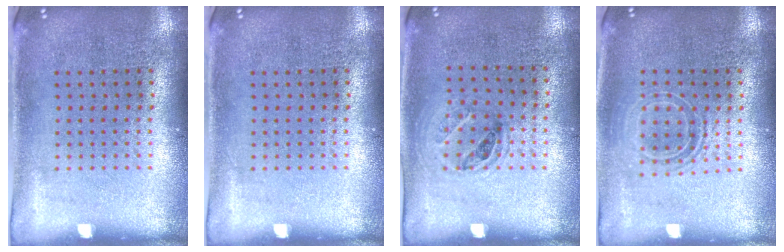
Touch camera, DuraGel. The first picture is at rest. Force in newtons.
{"total": 0.0}
{"total": 1.1, "press": 0.8, "slide": 0.7}
{"total": 1.5, "press": 1.2, "slide": 0.9}